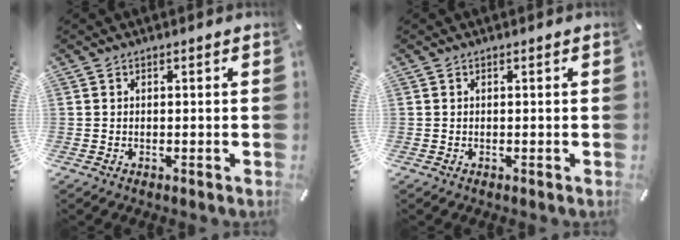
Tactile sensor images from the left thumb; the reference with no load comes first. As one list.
[{"total": 0.0}]